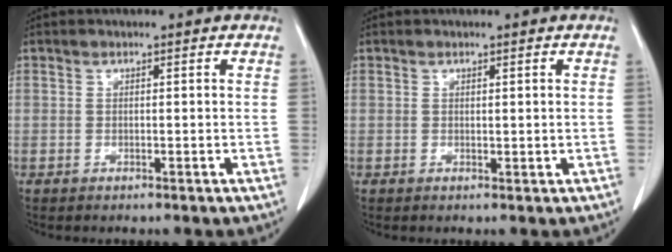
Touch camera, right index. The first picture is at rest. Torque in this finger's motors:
{"motor_torque": [-0.02, -0.12, -0.05, -0.01]}